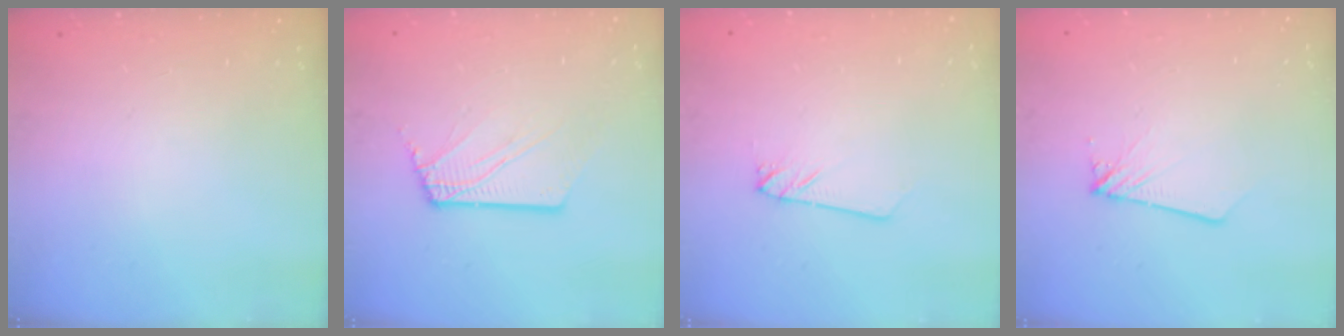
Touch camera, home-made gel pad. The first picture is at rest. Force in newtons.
{"total": 3.2, "press": 3.1, "slide": 0.4}
{"total": 1.4, "press": 1.4, "slide": 0.1}
{"total": 1.8, "press": 1.8, "slide": 0.1}